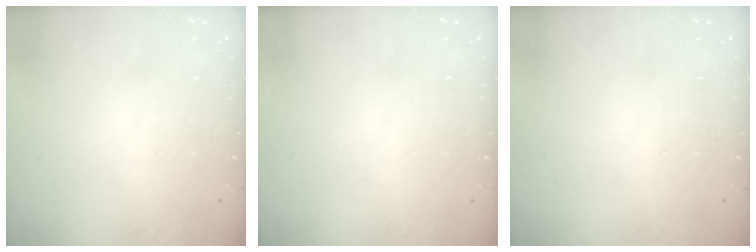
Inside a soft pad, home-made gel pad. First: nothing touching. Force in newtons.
{"total": 0.0}
{"total": 0.0}